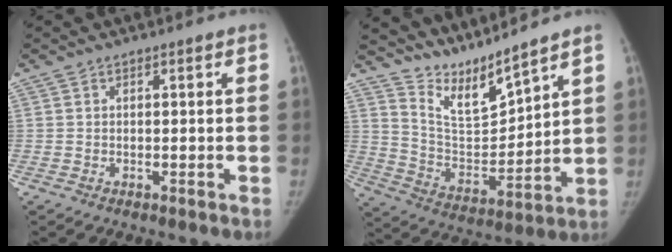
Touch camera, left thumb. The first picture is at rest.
{"total": 11.0, "force": [10.3, 0.8, 3.8], "torque": [-0.055, -0.081, 0.211]}